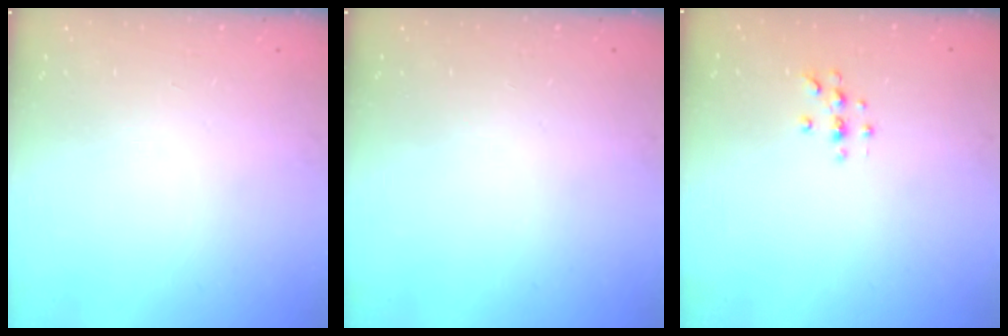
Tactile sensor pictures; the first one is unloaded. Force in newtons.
{"total": 0.0}
{"total": 4.2, "press": 4.2, "slide": 0.5}